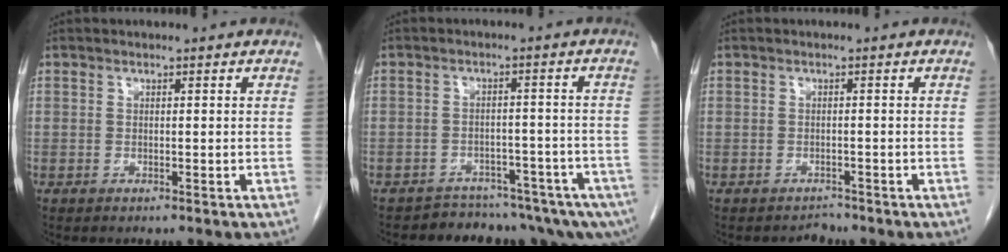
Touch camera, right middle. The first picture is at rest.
{"total": 8.6, "force": [-7.9, 2.6, 2.4], "torque": [-0.007, 0.033, -0.099]}
{"total": 1.2, "force": [-1.0, 0.3, -0.5], "torque": [0.009, -0.005, -0.019]}